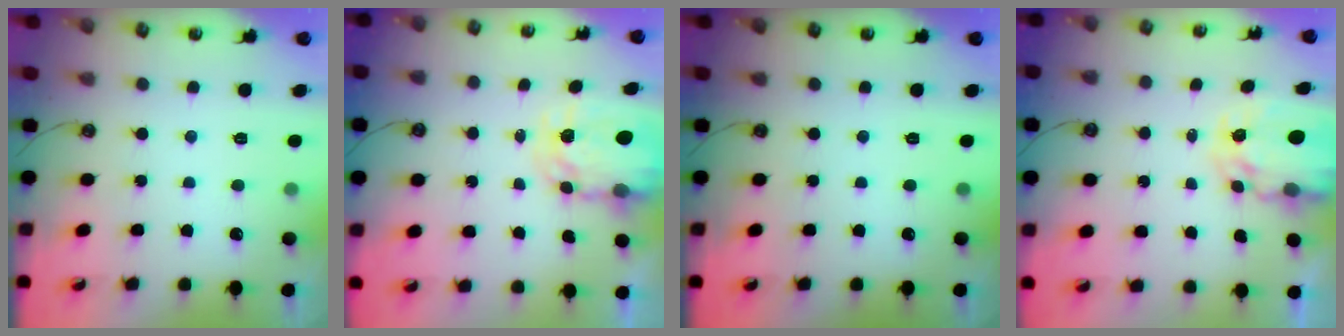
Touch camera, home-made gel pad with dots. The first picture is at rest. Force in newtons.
{"total": 5.5, "press": 5.5, "slide": 0.7}
{"total": 0.0}
{"total": 6.0, "press": 6.0, "slide": 0.7}